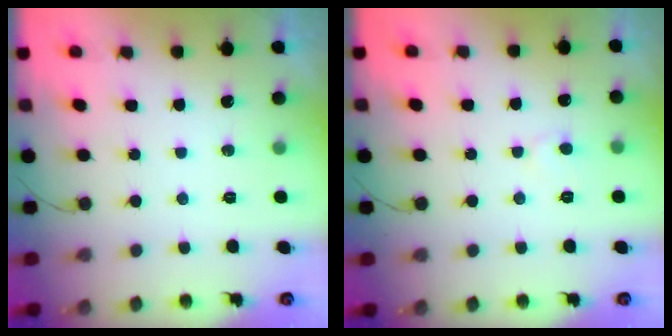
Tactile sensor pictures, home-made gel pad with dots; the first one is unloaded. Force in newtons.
{"total": 3.7, "press": 3.7, "slide": 0.4}